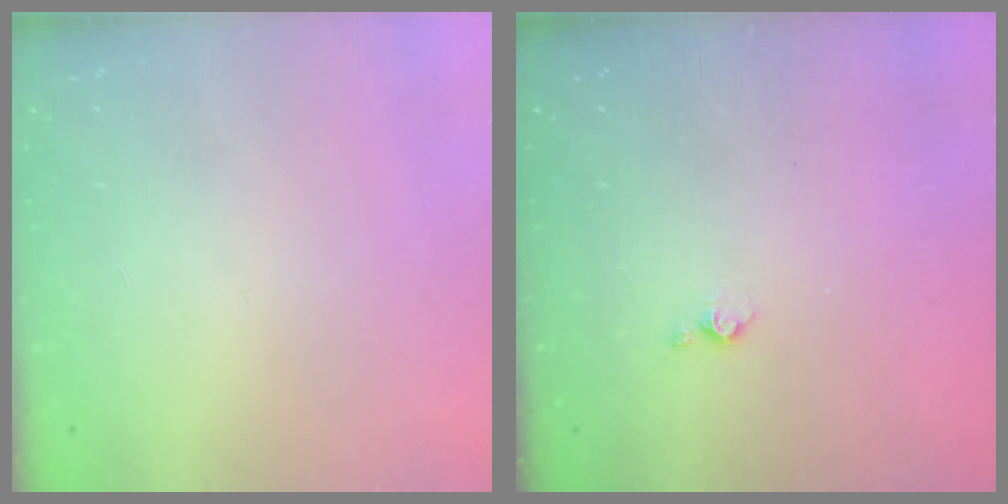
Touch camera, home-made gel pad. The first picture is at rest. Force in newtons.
{"total": 2.8, "press": 2.7, "slide": 0.4}